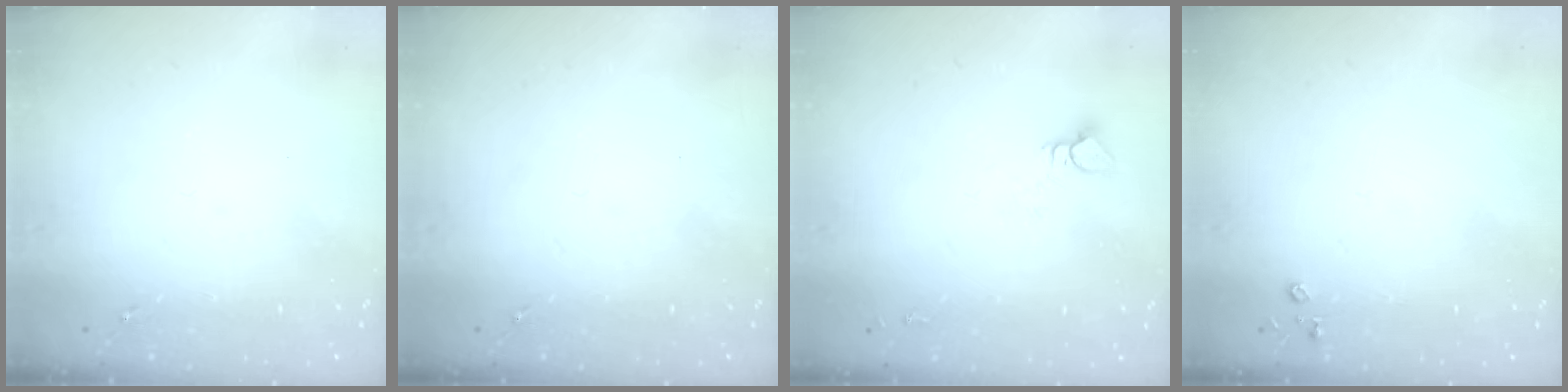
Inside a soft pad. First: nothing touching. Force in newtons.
{"total": 0.0}
{"total": 4.3, "press": 4.3, "slide": 0.4}
{"total": 2.8, "press": 2.8, "slide": 0.3}